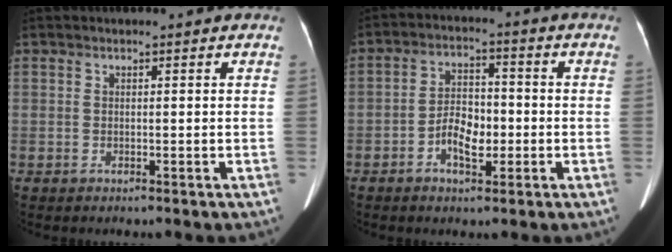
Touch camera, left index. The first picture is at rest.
{"total": 6.2, "force": [-2.1, 3.0, 5.0], "torque": [-0.099, 0.011, -0.036]}